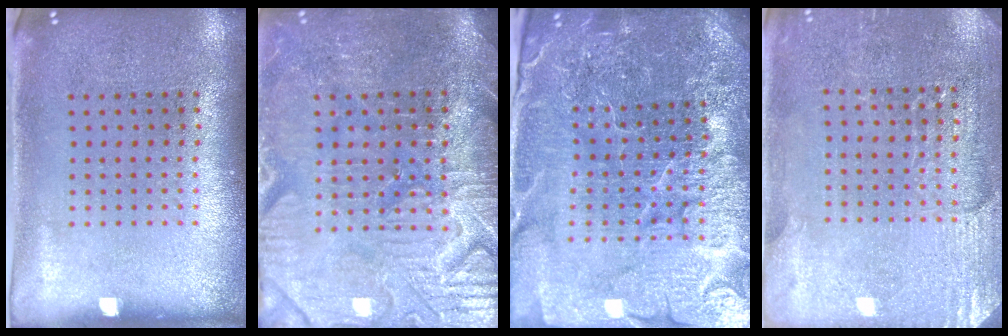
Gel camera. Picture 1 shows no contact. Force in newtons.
{"total": 3.9, "press": 3.8, "slide": 1.0}
{"total": 5.7, "press": 5.1, "slide": 2.4}
{"total": 2.9, "press": 2.9, "slide": 0.4}